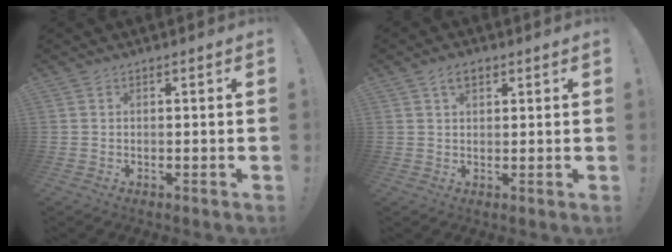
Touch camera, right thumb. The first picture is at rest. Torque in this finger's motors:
{"motor_torque": [-0.13, 0.28, 0.14, -0.19, 0.00]}